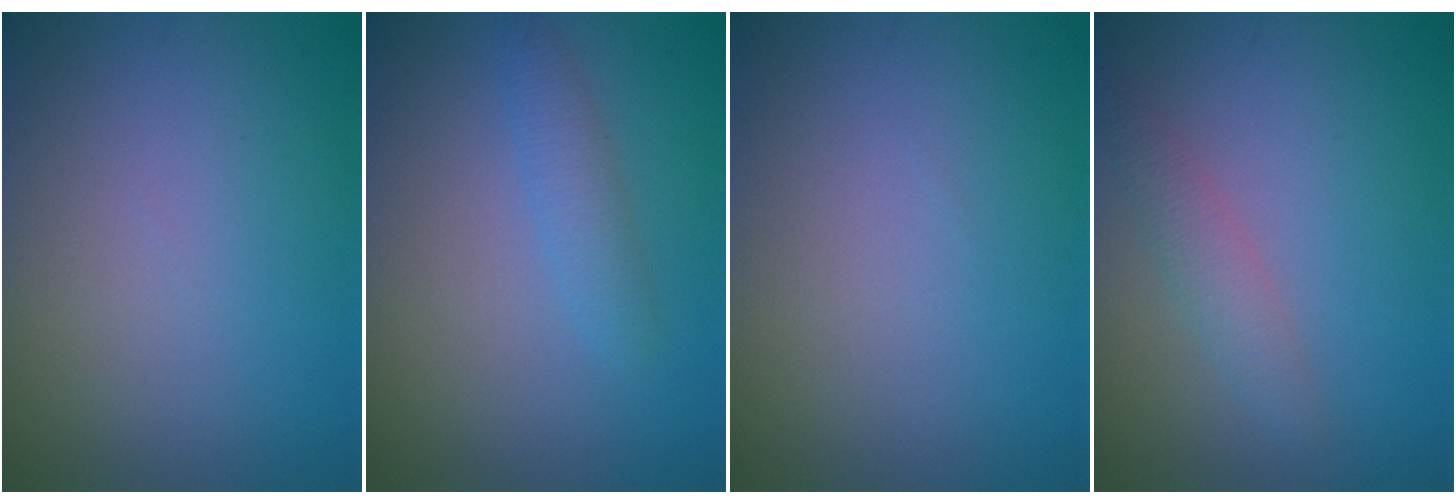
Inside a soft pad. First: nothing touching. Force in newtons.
{"total": 2.0, "press": 2.0, "slide": 0.1}
{"total": 0.0}
{"total": 2.0, "press": 2.0, "slide": 0.1}